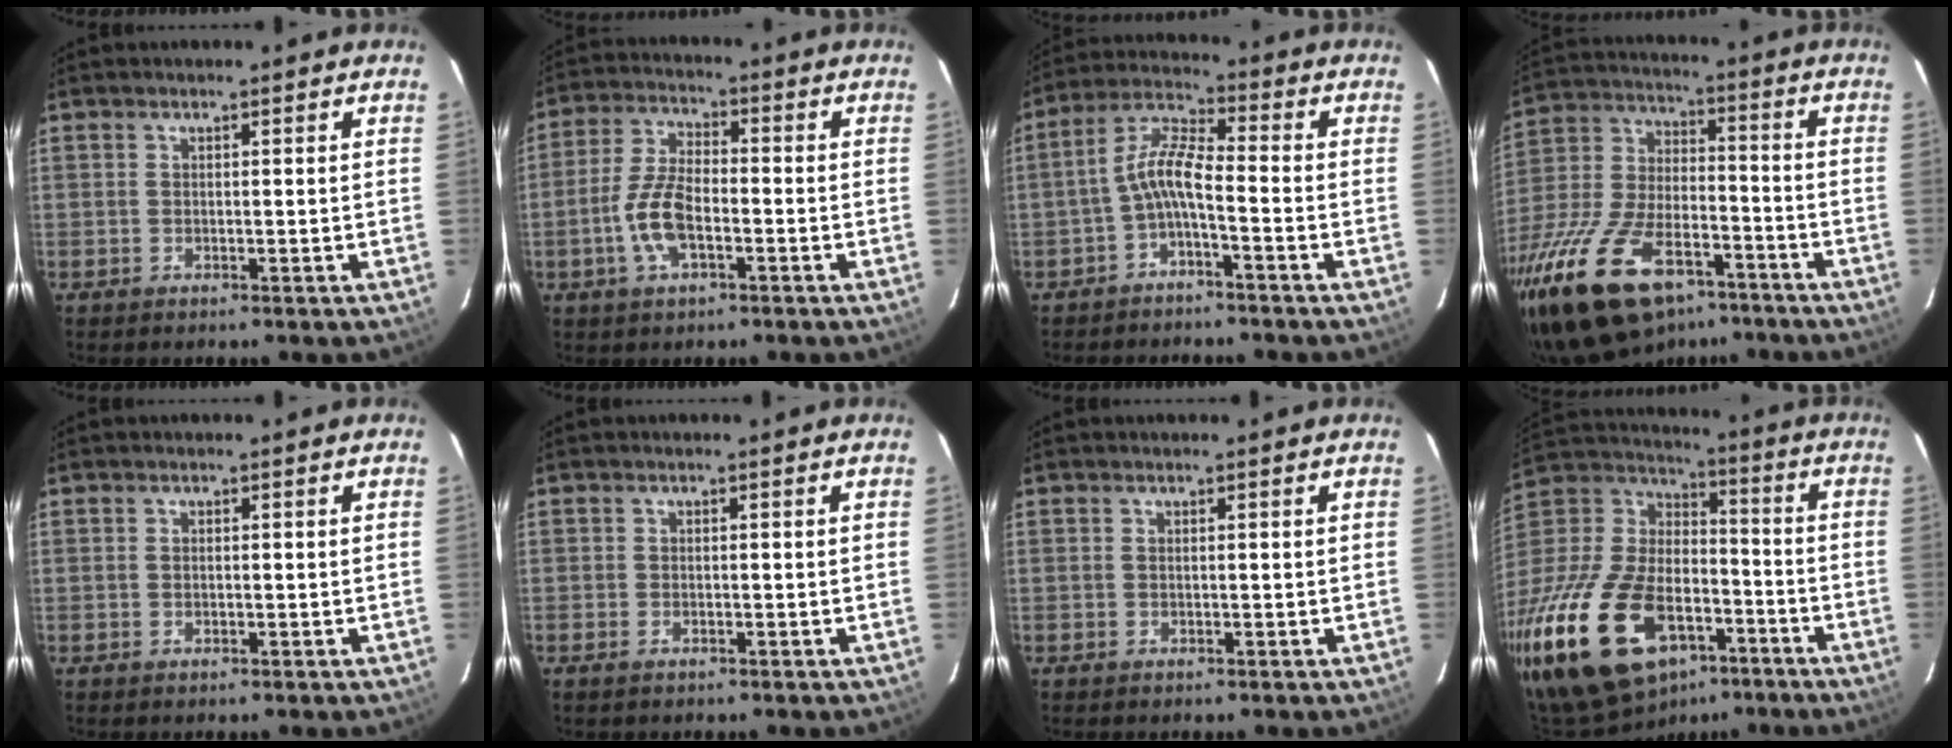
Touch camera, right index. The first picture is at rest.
{"total": 9.0, "force": [-3.0, 4.0, 7.5], "torque": [-0.160, 0.005, -0.057]}
{"total": 6.3, "force": [-2.8, 1.2, 5.5], "torque": [-0.134, 0.019, -0.056]}
{"total": 25.8, "force": [-16.5, 12.2, 15.5], "torque": [-0.318, -0.020, -0.276]}
{"total": 0.5, "force": [0.0, 0.3, 0.4], "torque": [-0.009, 0.001, -0.001]}
{"total": 1.2, "force": [-0.9, 0.6, 0.5], "torque": [-0.010, -0.004, -0.017]}
{"total": 0.0}
{"total": 31.5, "force": [-16.3, 18.1, 19.9], "torque": [-0.427, -0.010, -0.261]}